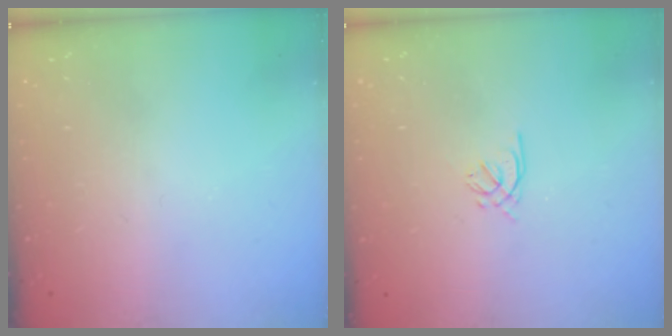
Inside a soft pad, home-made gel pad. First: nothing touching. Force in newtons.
{"total": 1.2, "press": 1.0, "slide": 0.5}